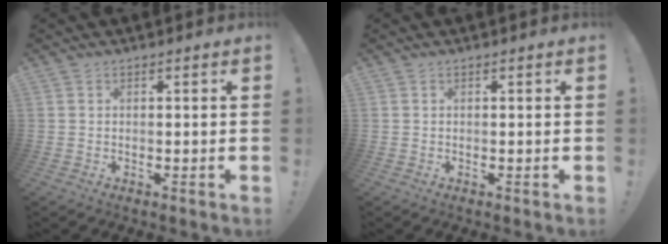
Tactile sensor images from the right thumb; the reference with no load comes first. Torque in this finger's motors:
{"motor_torque": [-0.03, 0.06, 0.08, -0.14, 0.07]}